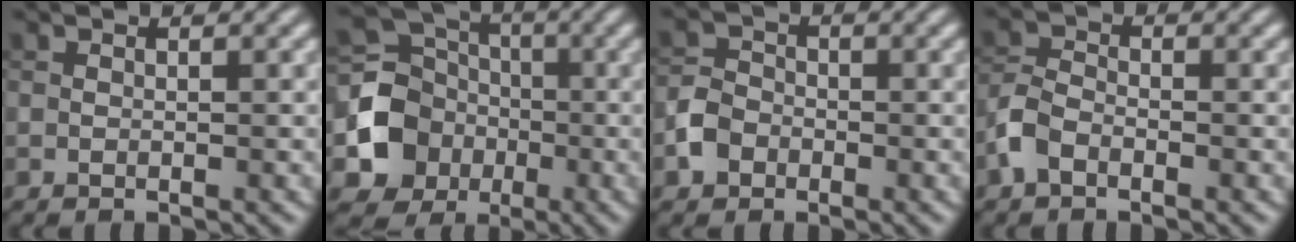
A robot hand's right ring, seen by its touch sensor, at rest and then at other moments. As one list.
[{"total": 7.1, "force": [-1.7, 6.3, 2.7], "torque": [-0.049, -0.003, -0.042]}, {"total": 3.0, "force": [-1.4, 2.4, 1.2], "torque": [-0.022, 0.005, -0.032]}, {"total": 3.0, "force": [-1.7, 1.8, 1.7], "torque": [-0.038, 0.006, -0.047]}]